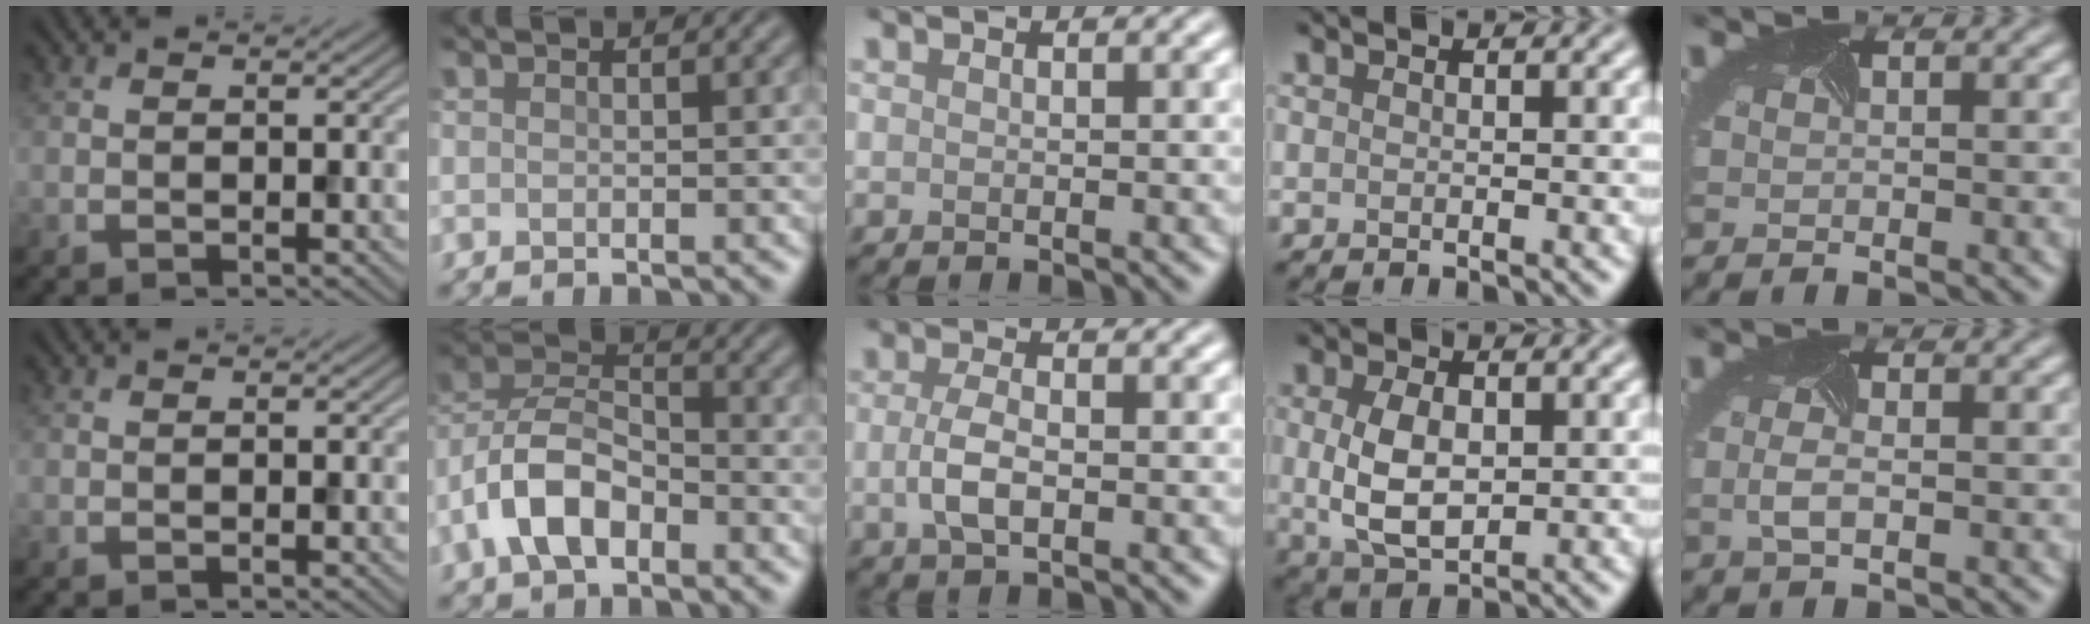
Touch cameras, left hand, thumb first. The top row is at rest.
{"index": {"total": 6.4, "force": [-3.1, 3.6, 4.3], "torque": [-0.079, 0.012, -0.067]}, "middle": {"total": 2.7, "force": [-0.4, 1.1, 2.5], "torque": [-0.057, -0.002, -0.010]}, "ring": {"total": 5.1, "force": [0.3, 3.0, 4.1], "torque": [-0.091, -0.001, 0.012]}, "little": {"total": 1.7, "force": [-0.3, 0.5, 1.5], "torque": [-0.040, -0.005, -0.008]}}